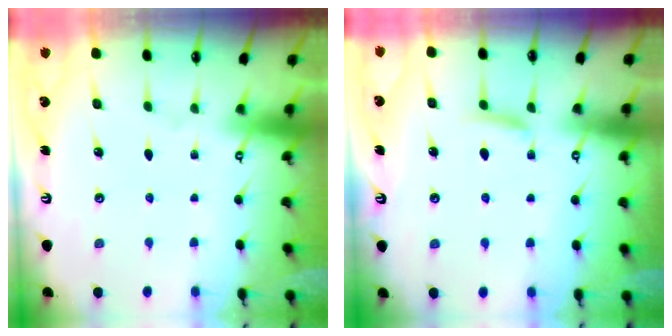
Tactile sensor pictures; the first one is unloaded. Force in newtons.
{"total": 6.0, "press": 6.0, "slide": 0.7}